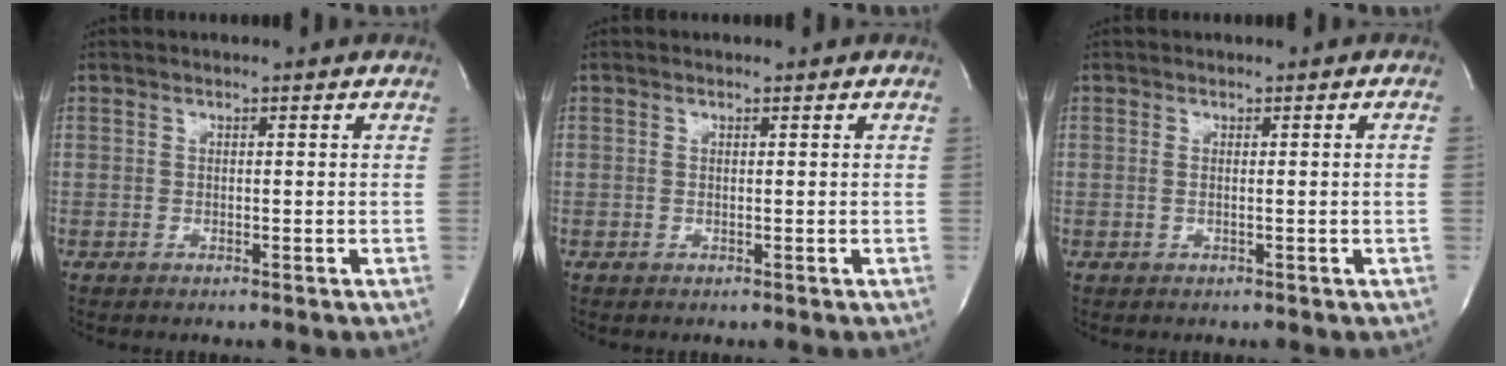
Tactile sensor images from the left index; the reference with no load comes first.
{"total": 0.0}
{"total": 1.3, "force": [0.0, -0.3, 1.3], "torque": [-0.028, 0.006, 0.005]}